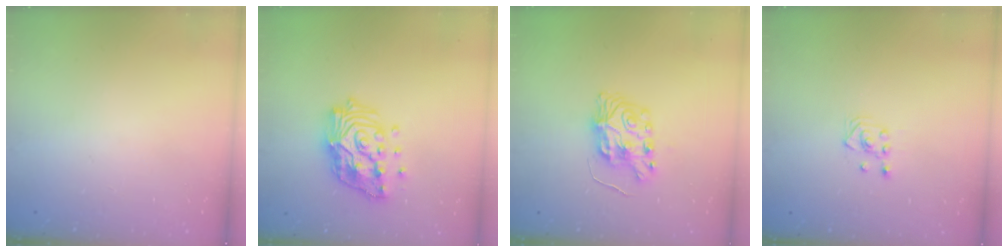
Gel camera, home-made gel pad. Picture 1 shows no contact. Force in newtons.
{"total": 17.3, "press": 17.1, "slide": 2.1}
{"total": 8.3, "press": 8.2, "slide": 0.2}
{"total": 3.0, "press": 2.6, "slide": 1.5}